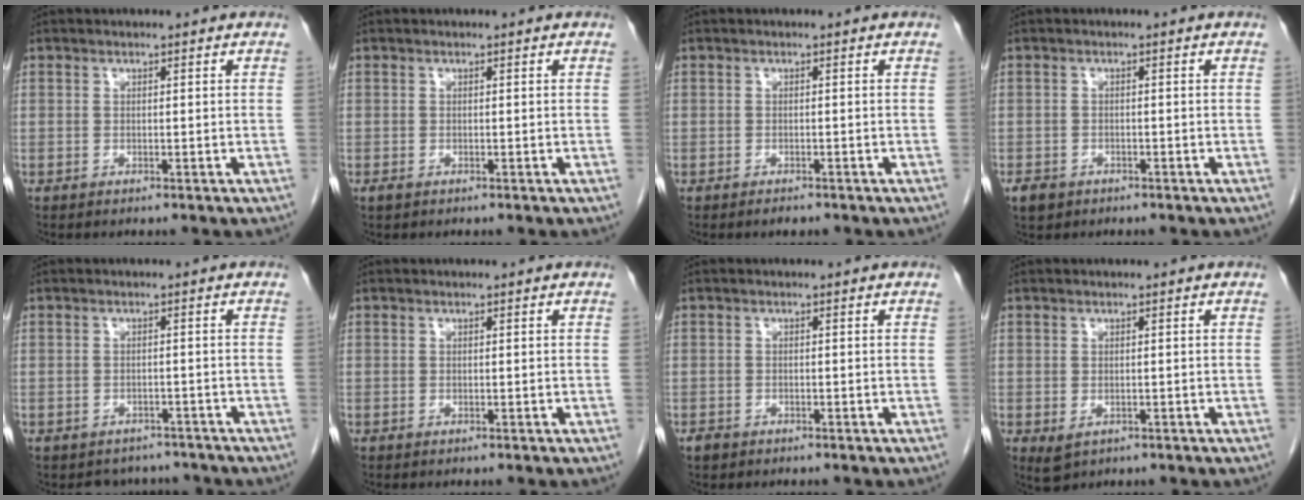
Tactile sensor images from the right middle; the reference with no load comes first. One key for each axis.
{"total": 1.8, "fx": -1.0, "fy": 1.3, "fz": 0.8, "tx": -0.018, "ty": 0.000, "tz": -0.008}
{"total": 1.0, "fx": -0.8, "fy": 0.4, "fz": 0.4, "tx": -0.012, "ty": -0.002, "tz": -0.009}
{"total": 2.6, "fx": -1.7, "fy": 1.7, "fz": 0.8, "tx": -0.019, "ty": 0.001, "tz": -0.023}
{"total": 4.7, "fx": -4.2, "fy": 2.1, "fz": -0.1, "tx": 0.004, "ty": 0.008, "tz": -0.052}
{"total": 0.0}
{"total": 1.1, "fx": -0.8, "fy": 0.7, "fz": 0.3, "tx": -0.012, "ty": 0.001, "tz": -0.012}
{"total": 2.1, "fx": -0.6, "fy": 1.4, "fz": 1.4, "tx": -0.027, "ty": -0.005, "tz": 0.002}